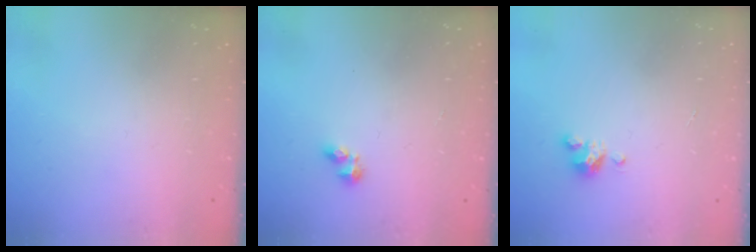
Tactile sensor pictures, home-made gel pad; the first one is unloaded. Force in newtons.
{"total": 2.7, "press": 2.7, "slide": 0.3}
{"total": 3.0, "press": 3.0, "slide": 0.3}